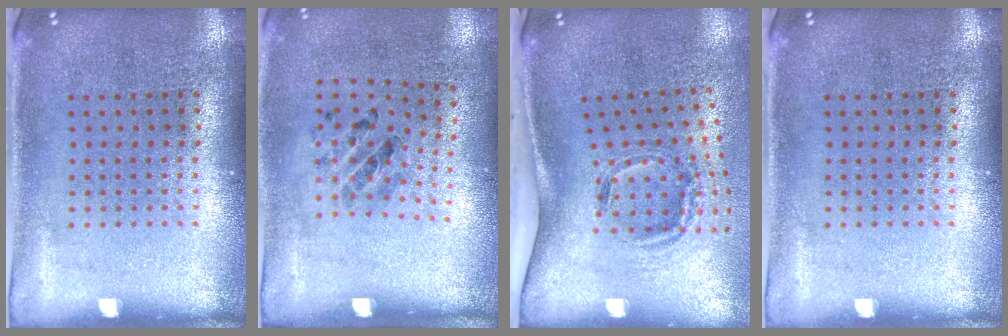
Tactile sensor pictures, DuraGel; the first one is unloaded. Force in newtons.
{"total": 1.3, "press": 0.7, "slide": 1.2}
{"total": 2.0, "press": 1.3, "slide": 1.5}
{"total": 0.0}